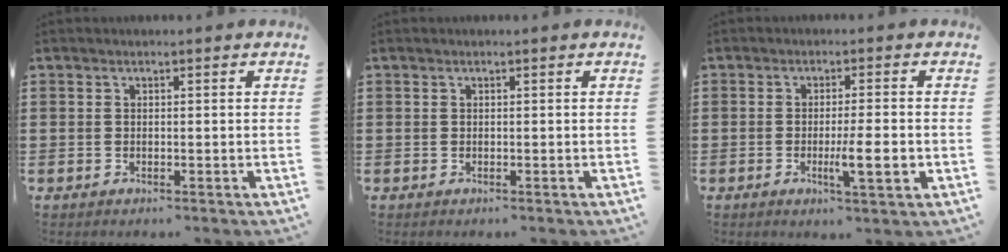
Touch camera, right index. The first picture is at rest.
{"total": 0.0}
{"total": 5.7, "force": [-1.4, 0.7, 5.5], "torque": [-0.088, -0.007, -0.023]}